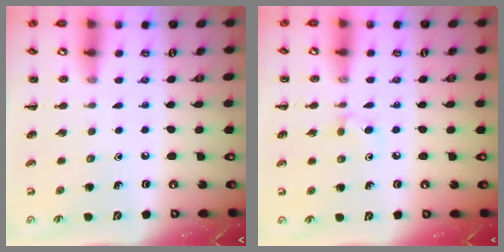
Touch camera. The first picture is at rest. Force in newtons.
{"total": 4.7, "press": 4.3, "slide": 1.8}